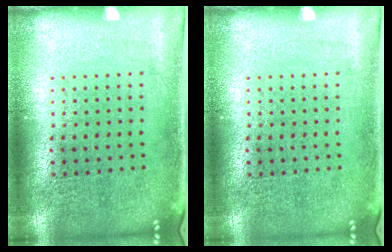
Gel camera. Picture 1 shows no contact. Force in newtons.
{"total": 0.0}